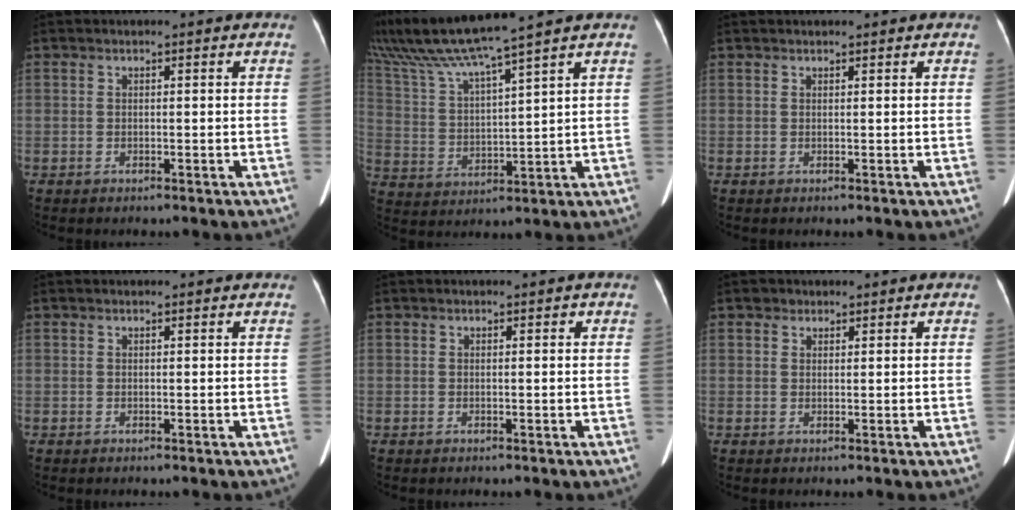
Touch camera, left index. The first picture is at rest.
{"total": 12.0, "force": [10.1, -2.1, 6.1], "torque": [-0.123, 0.003, 0.195]}
{"total": 2.6, "force": [2.4, 0.3, 1.0], "torque": [-0.012, 0.014, 0.027]}
{"total": 1.5, "force": [1.4, 0.4, 0.4], "torque": [-0.009, 0.006, 0.015]}
{"total": 0.6, "force": [0.4, 0.2, 0.4], "torque": [-0.003, -0.001, 0.004]}
{"total": 0.8, "force": [0.4, 0.7, -0.1], "torque": [0.005, -0.005, 0.006]}